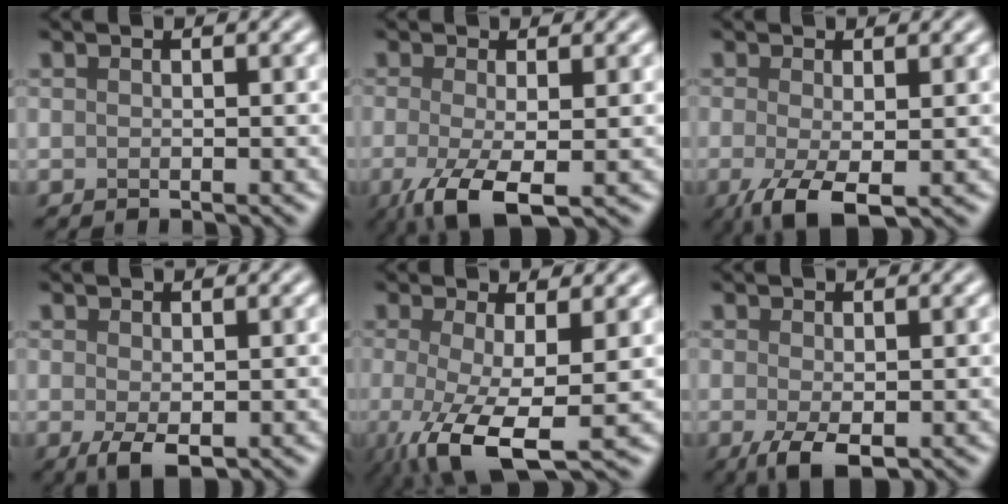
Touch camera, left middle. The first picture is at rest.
{"total": 5.0, "force": [-2.3, 1.0, 4.3], "torque": [-0.089, -0.009, -0.033]}
{"total": 3.8, "force": [-1.8, 0.7, 3.3], "torque": [-0.074, -0.005, -0.021]}
{"total": 2.0, "force": [-1.0, 0.5, 1.6], "torque": [-0.043, -0.002, -0.004]}
{"total": 7.0, "force": [-2.4, 1.5, 6.5], "torque": [-0.130, -0.011, -0.029]}
{"total": 2.7, "force": [-1.5, 0.7, 2.1], "torque": [-0.053, -0.005, -0.013]}